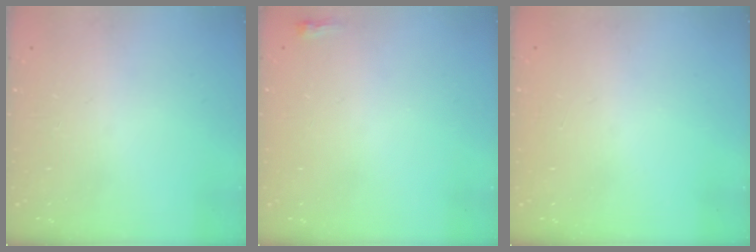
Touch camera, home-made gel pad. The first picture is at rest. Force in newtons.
{"total": 2.2, "press": 2.2, "slide": 0.6}
{"total": 1.0, "press": 0.0, "slide": 1.0}